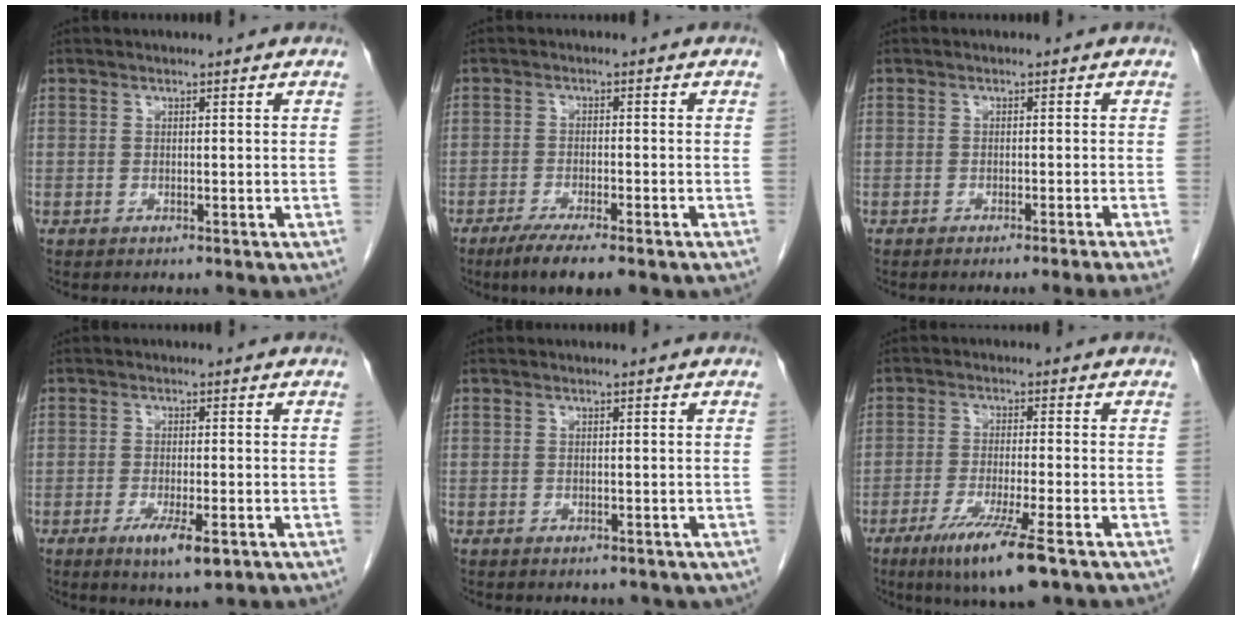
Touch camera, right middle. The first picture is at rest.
{"total": 6.7, "force": [-4.7, 0.9, 4.7], "torque": [-0.077, -0.015, -0.071]}
{"total": 3.8, "force": [-2.9, -1.4, 2.1], "torque": [-0.018, 0.004, -0.039]}
{"total": 5.2, "force": [-2.5, 1.0, 4.4], "torque": [-0.079, -0.009, -0.037]}
{"total": 2.0, "force": [-1.4, 1.1, 0.8], "torque": [-0.013, -0.001, -0.010]}
{"total": 9.2, "force": [-5.4, 0.1, 7.5], "torque": [-0.138, -0.027, -0.091]}